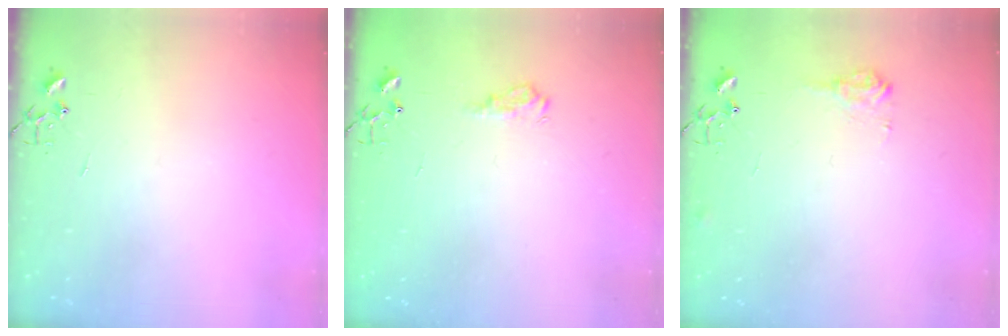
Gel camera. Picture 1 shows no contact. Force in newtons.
{"total": 8.2, "press": 8.2, "slide": 0.9}
{"total": 7.7, "press": 7.7, "slide": 0.1}